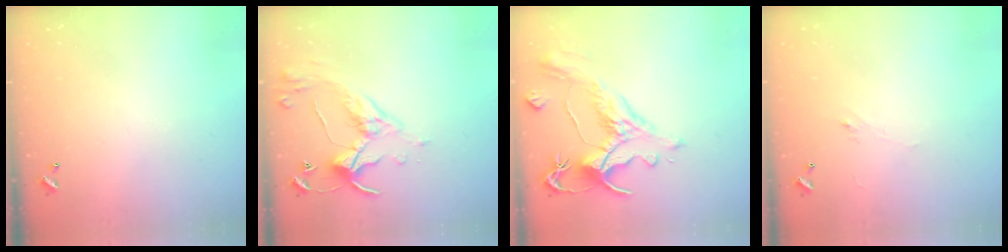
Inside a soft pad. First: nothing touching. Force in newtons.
{"total": 5.7, "press": 5.7, "slide": 0.7}
{"total": 1.7, "press": 0.9, "slide": 1.5}
{"total": 1.2, "press": 0.8, "slide": 0.8}